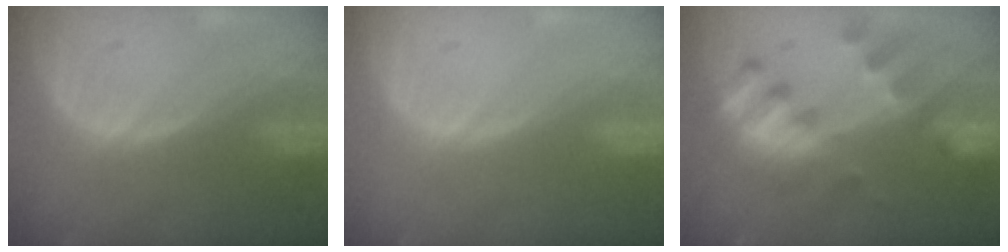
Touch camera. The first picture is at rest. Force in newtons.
{"total": 0.0}
{"total": 9.2, "press": 8.4, "slide": 3.9}